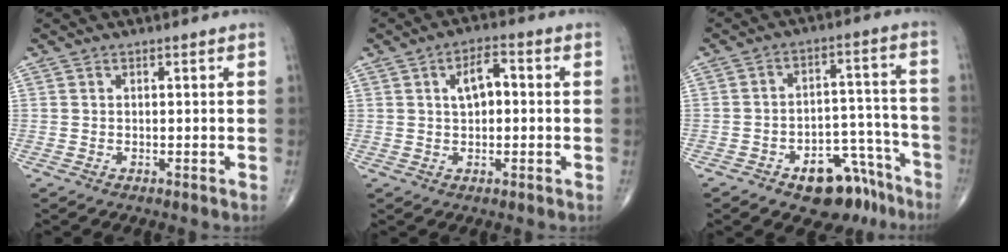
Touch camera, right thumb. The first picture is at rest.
{"total": 5.3, "force": [0.8, 2.8, 4.4], "torque": [-0.065, 0.014, 0.007]}
{"total": 12.4, "force": [-8.1, 6.9, 6.4], "torque": [-0.046, 0.083, -0.112]}